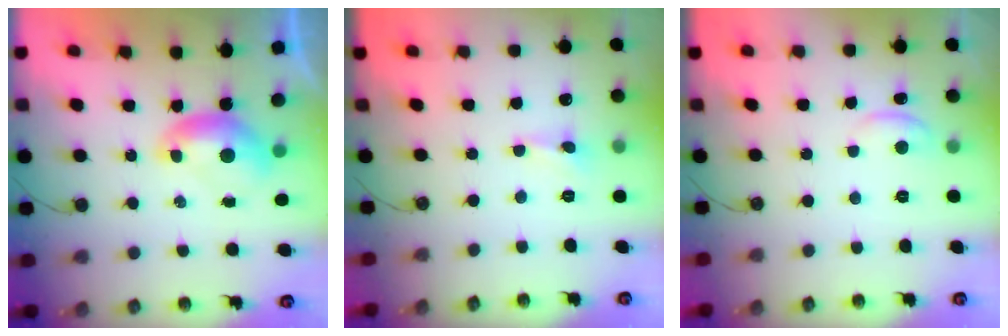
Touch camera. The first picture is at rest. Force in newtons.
{"total": 0.5, "press": 0.5, "slide": 0.1}
{"total": 0.5, "press": 0.4, "slide": 0.3}